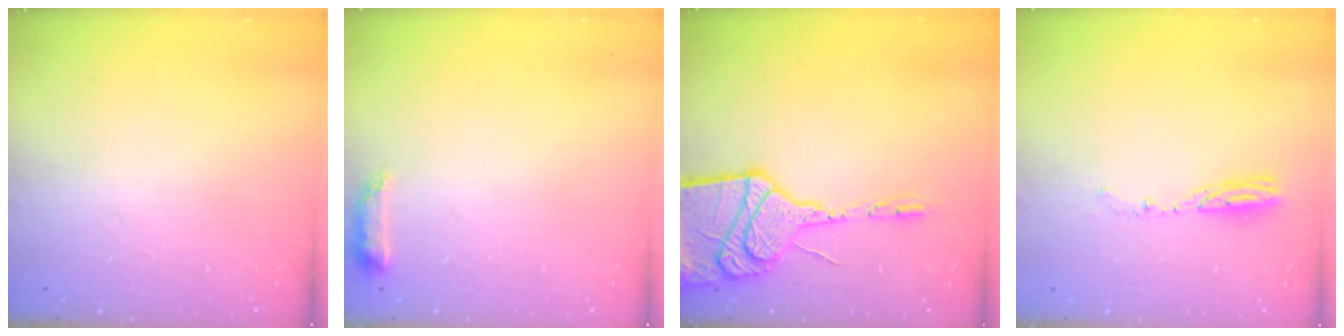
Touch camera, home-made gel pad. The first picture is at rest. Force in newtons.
{"total": 6.5, "press": 6.4, "slide": 1.0}
{"total": 24.1, "press": 21.5, "slide": 10.8}
{"total": 4.5, "press": 4.3, "slide": 1.0}